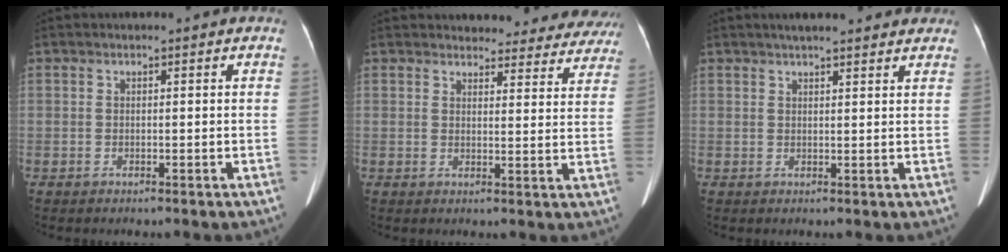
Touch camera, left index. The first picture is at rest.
{"total": 18.6, "force": [17.6, 5.2, 3.1], "torque": [-0.003, -0.033, 0.183]}
{"total": 9.9, "force": [8.4, 1.8, 4.8], "torque": [-0.057, 0.025, 0.102]}